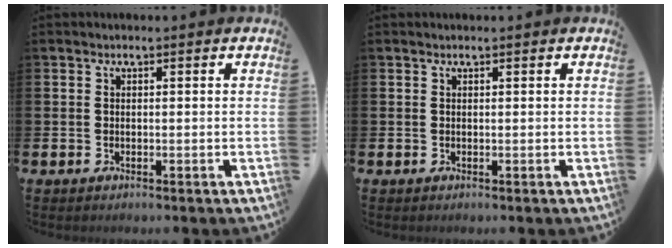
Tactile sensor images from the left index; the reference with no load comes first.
{"total": 0.0}